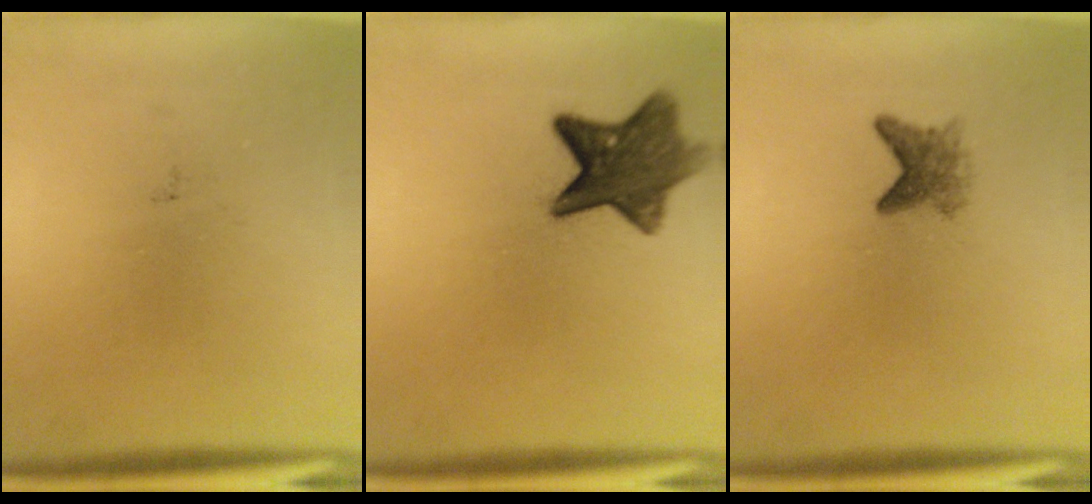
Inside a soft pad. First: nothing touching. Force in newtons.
{"total": 8.8}
{"total": 2.9}